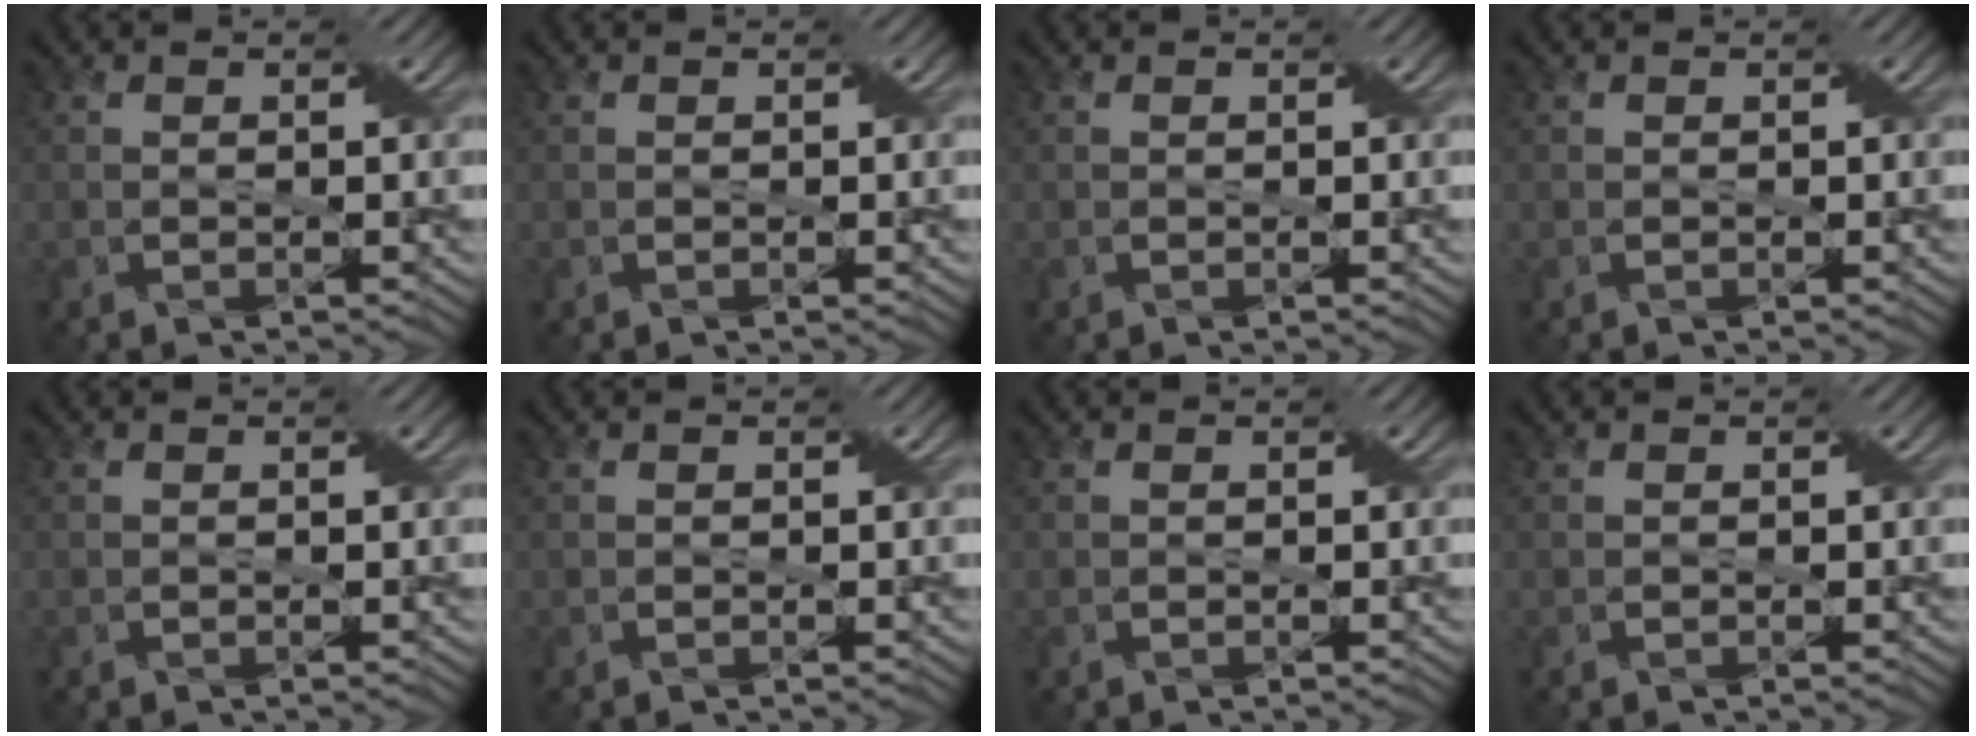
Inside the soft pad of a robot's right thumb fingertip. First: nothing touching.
{"total": 0.0}
{"total": 0.0}
{"total": 0.0}
{"total": 0.0}
{"total": 0.0}
{"total": 0.0}
{"total": 0.0}